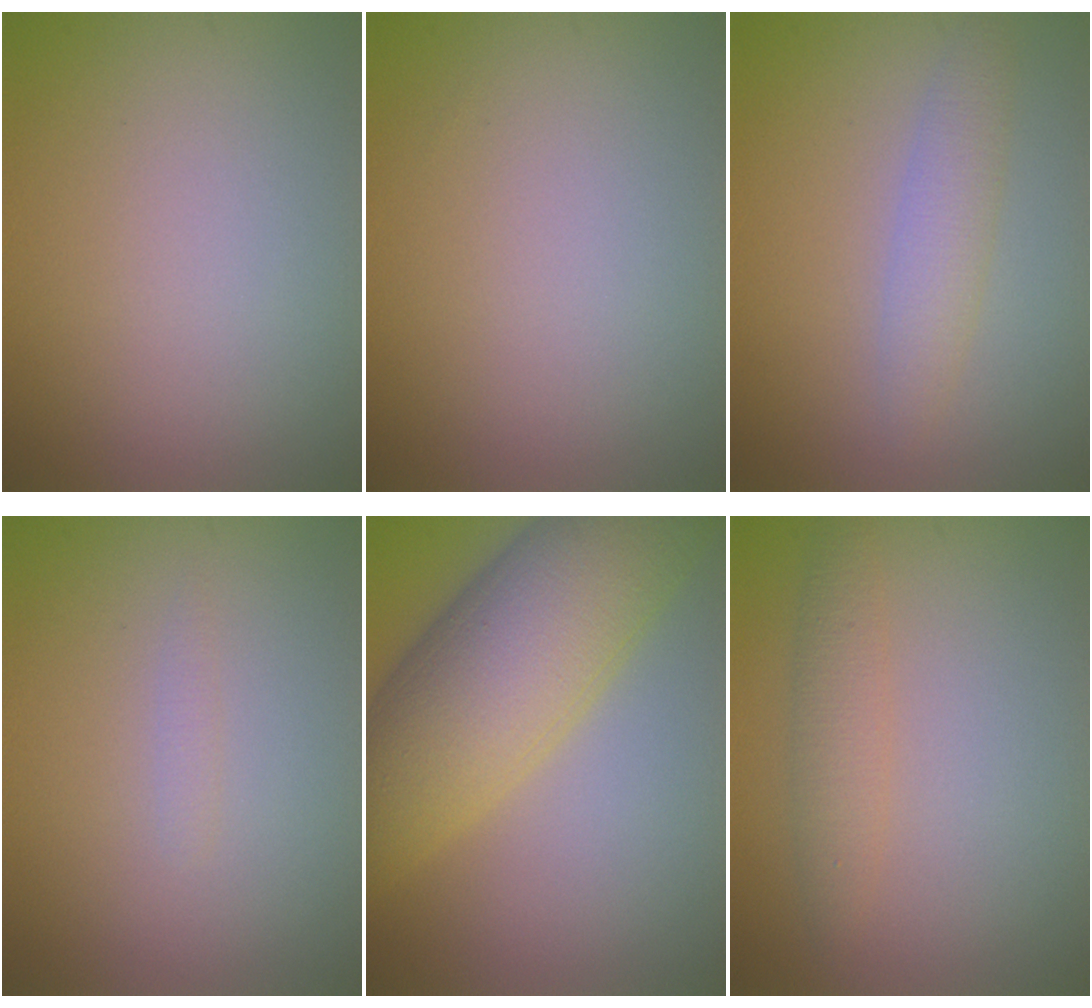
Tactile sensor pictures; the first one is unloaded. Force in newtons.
{"total": 0.0}
{"total": 2.5, "press": 2.5, "slide": 0.2}
{"total": 0.6, "press": 0.6, "slide": 0.1}
{"total": 10.3, "press": 10.3, "slide": 0.2}
{"total": 2.2, "press": 2.2, "slide": 0.2}